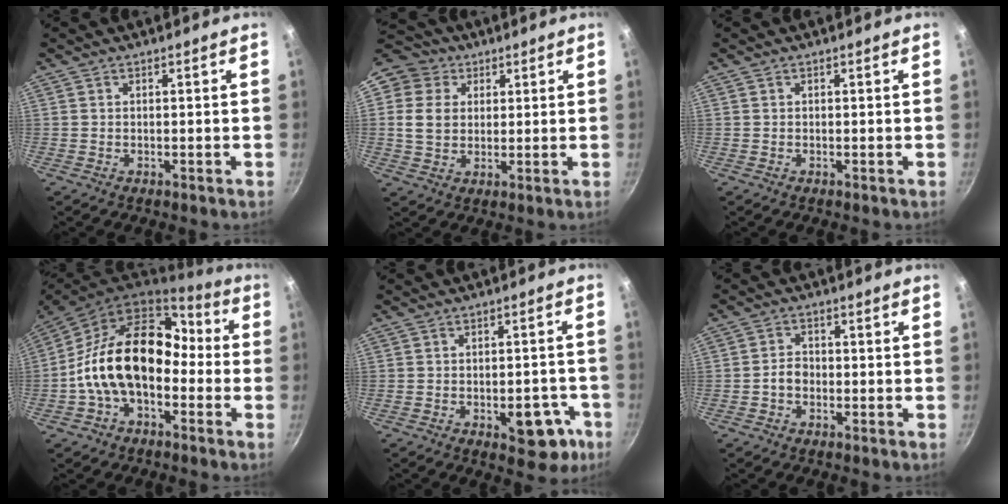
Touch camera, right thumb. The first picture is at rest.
{"total": 9.9, "force": [3.2, 8.3, 4.2], "torque": [-0.057, -0.002, 0.044]}
{"total": 0.0}
{"total": 18.7, "force": [-3.0, 12.4, 13.6], "torque": [-0.201, 0.060, -0.066]}
{"total": 9.6, "force": [-3.8, 5.3, 7.0], "torque": [-0.044, 0.025, -0.043]}
{"total": 3.0, "force": [-1.0, 2.4, 1.7], "torque": [-0.016, 0.017, -0.020]}